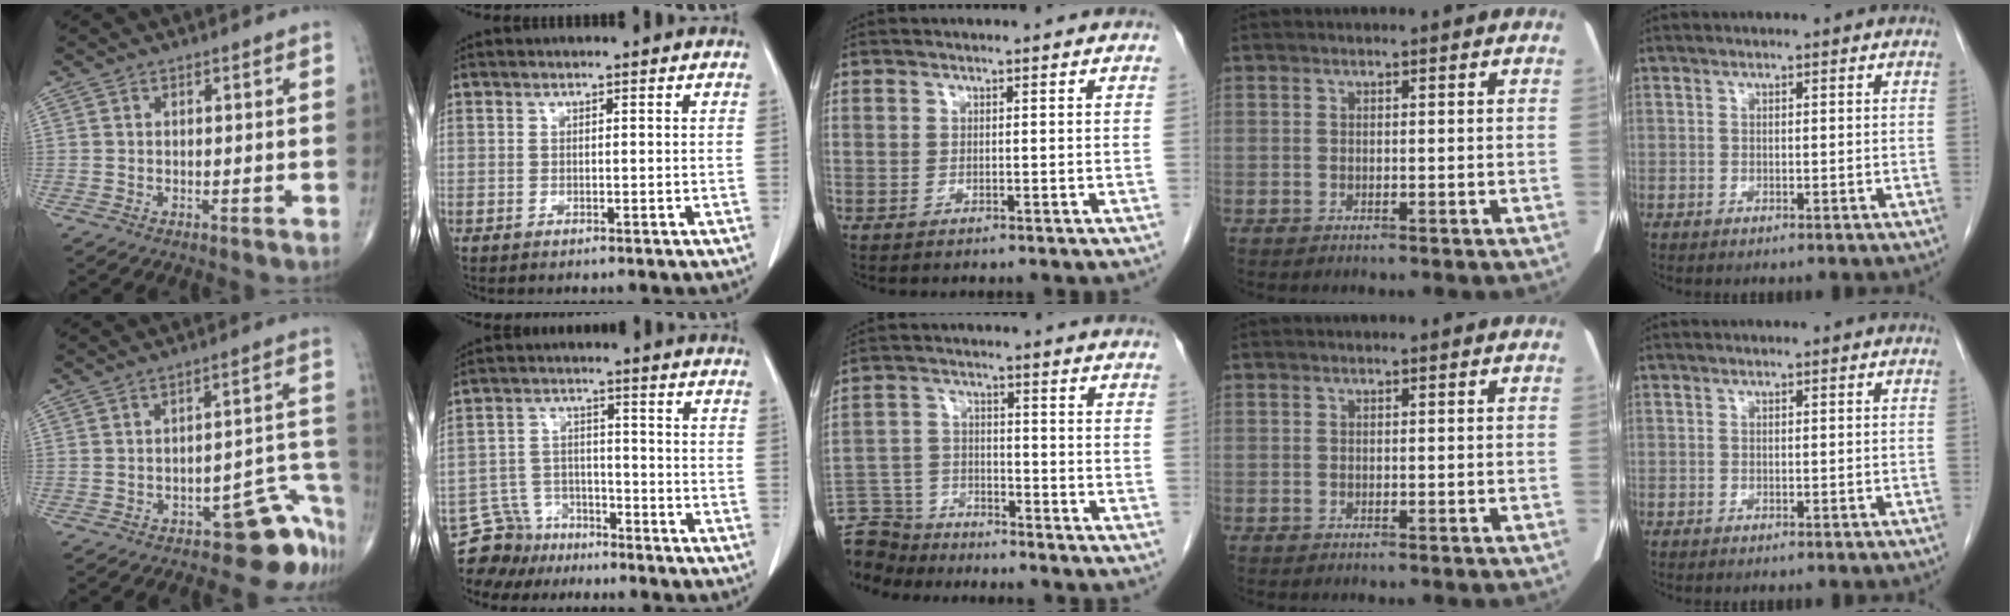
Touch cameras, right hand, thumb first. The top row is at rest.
{"thumb": {"total": 8.7, "force": [-6.7, 3.6, 4.1], "torque": [0.011, 0.104, -0.094]}, "index": {"total": 7.3, "force": [-6.2, 3.9, -0.4], "torque": [0.004, 0.016, -0.110]}, "middle": {"total": 11.4, "force": [-10.8, 3.7, 1.1], "torque": [-0.036, 0.016, -0.194]}}